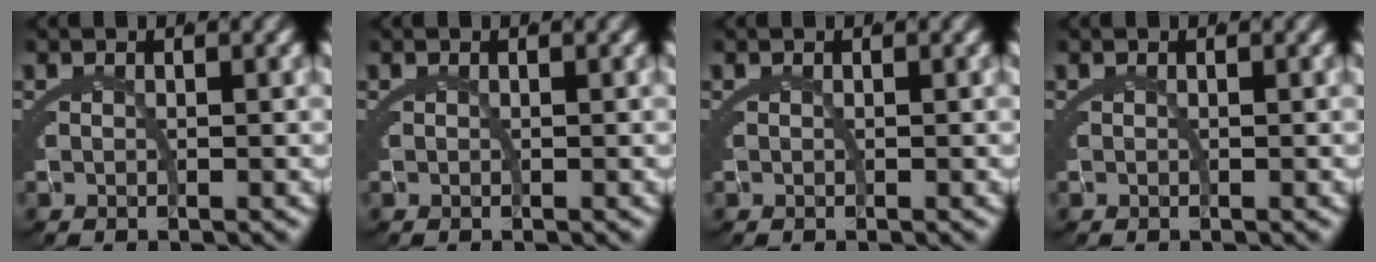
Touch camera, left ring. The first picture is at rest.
{"total": 0.0}
{"total": 0.0}
{"total": 0.0}